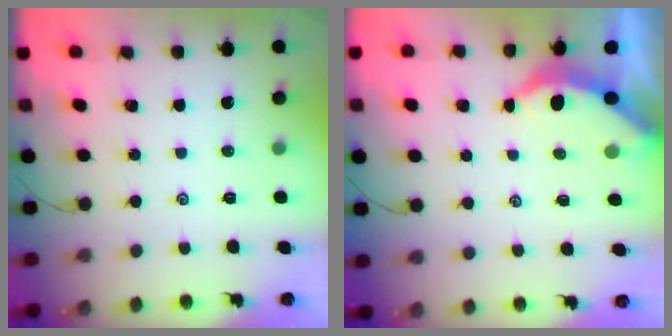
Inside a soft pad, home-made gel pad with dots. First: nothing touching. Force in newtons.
{"total": 3.6, "press": 3.6, "slide": 0.5}